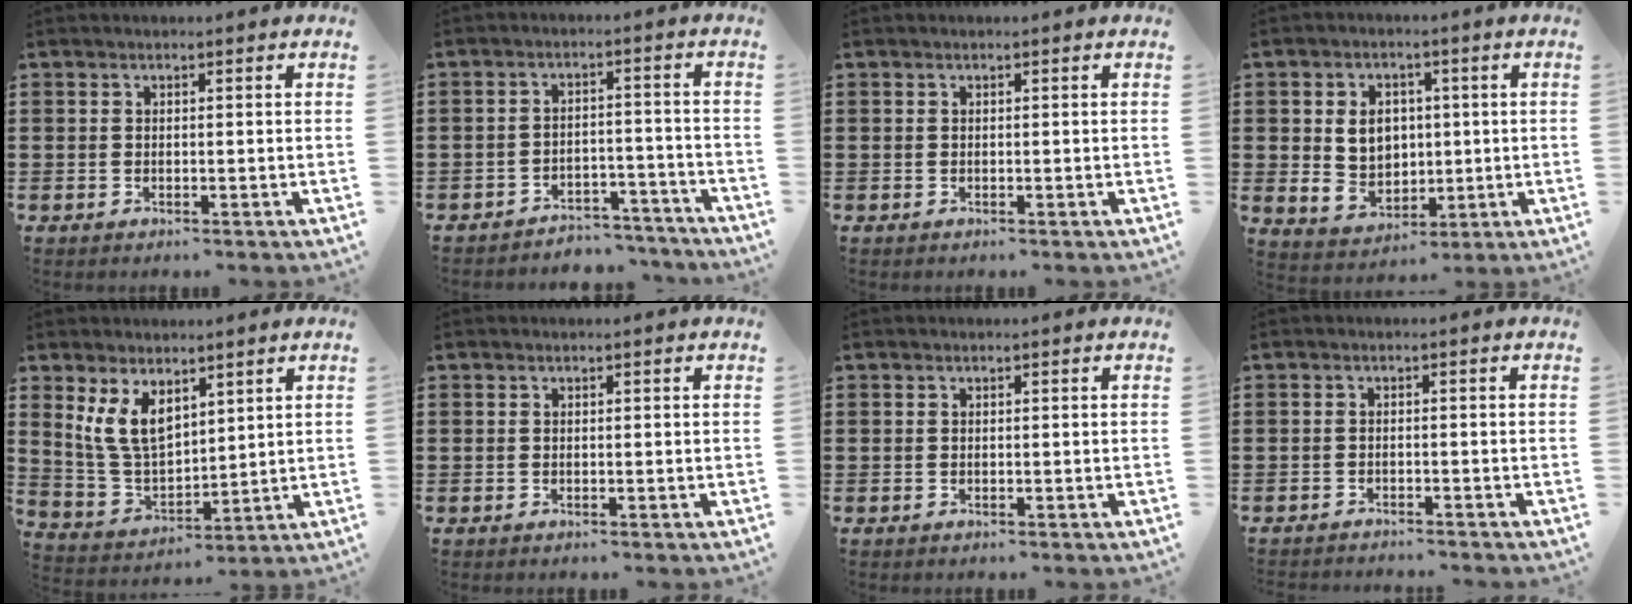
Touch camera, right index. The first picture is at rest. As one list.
[{"total": 4.0, "force": [-3.8, 0.8, 0.5], "torque": [-0.012, 0.008, -0.079]}, {"total": 0.0}, {"total": 6.2, "force": [0.9, 5.3, 3.0], "torque": [-0.059, 0.012, 0.014]}, {"total": 8.0, "force": [4.0, 4.6, 5.2], "torque": [-0.141, -0.005, 0.072]}, {"total": 0.0}, {"total": 0.0}, {"total": 1.2, "force": [-1.2, -0.1, 0.0], "torque": [-0.003, 0.002, -0.026]}]